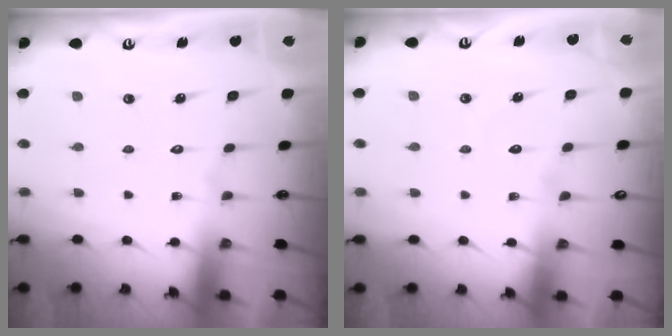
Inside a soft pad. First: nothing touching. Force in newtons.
{"total": 2.0, "press": 2.0, "slide": 0.2}